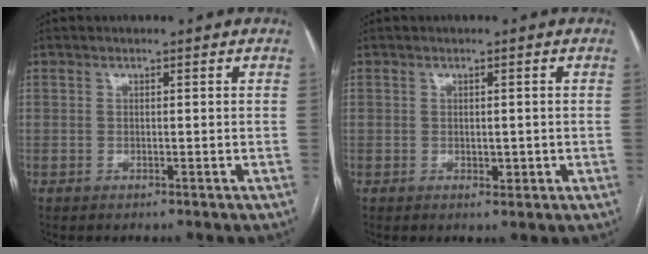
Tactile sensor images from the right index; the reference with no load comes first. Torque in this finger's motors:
{"motor_torque": [0.04, 0.03, 0.02, 0.03]}